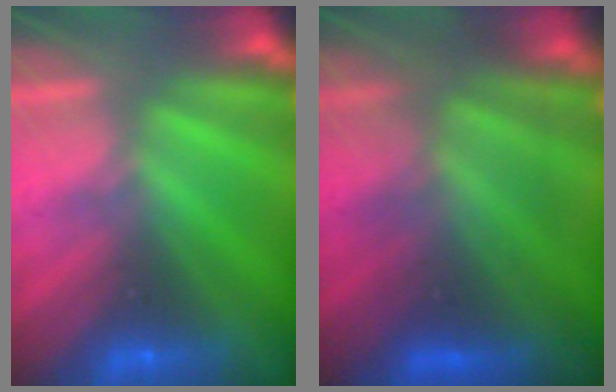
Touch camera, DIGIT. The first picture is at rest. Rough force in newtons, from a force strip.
{"total": 4.2}